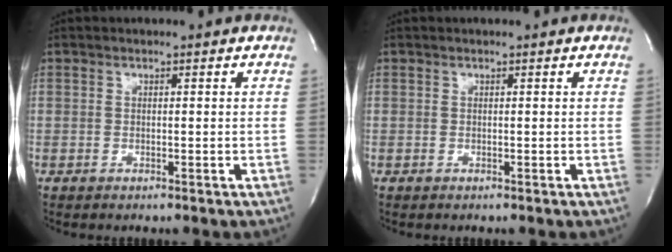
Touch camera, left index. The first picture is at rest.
{"total": 0.0}